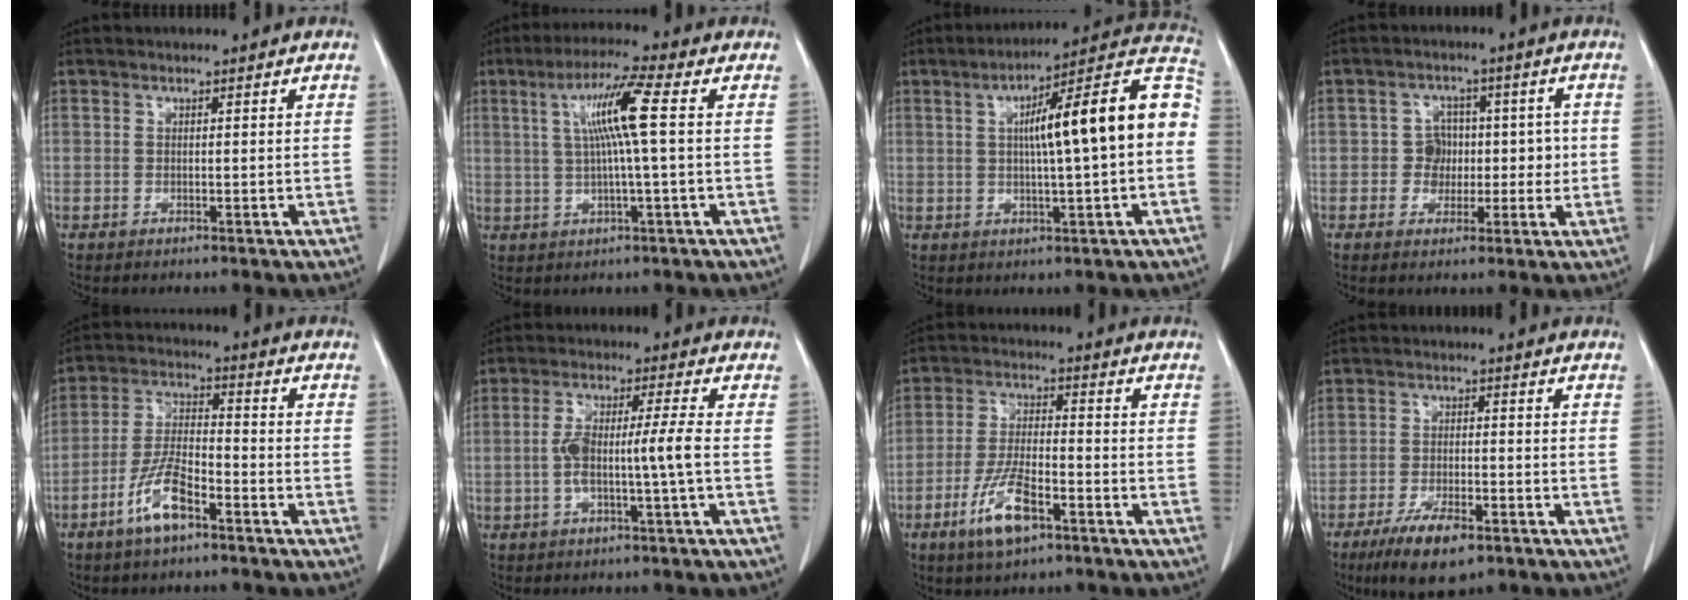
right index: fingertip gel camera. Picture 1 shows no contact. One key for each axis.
{"total": 8.6, "fx": 1.6, "fy": -0.8, "fz": 8.4, "tx": -0.158, "ty": 0.011, "tz": 0.032}
{"total": 16.7, "fx": 1.3, "fy": 1.5, "fz": 16.6, "tx": -0.239, "ty": 0.039, "tz": 0.013}
{"total": 4.9, "fx": -0.1, "fy": 4.7, "fz": 1.4, "tx": 0.002, "ty": 0.025, "tz": 0.002}
{"total": 8.4, "fx": -4.7, "fy": 2.4, "fz": 6.5, "tx": -0.143, "ty": -0.002, "tz": -0.092}
{"total": 6.5, "fx": -0.9, "fy": -0.2, "fz": 6.5, "tx": -0.131, "ty": 0.016, "tz": -0.013}
{"total": 8.7, "fx": -4.6, "fy": 2.5, "fz": 7.0, "tx": -0.150, "ty": -0.009, "tz": -0.084}
{"total": 8.0, "fx": -5.1, "fy": 2.3, "fz": 5.8, "tx": -0.107, "ty": -0.011, "tz": -0.083}